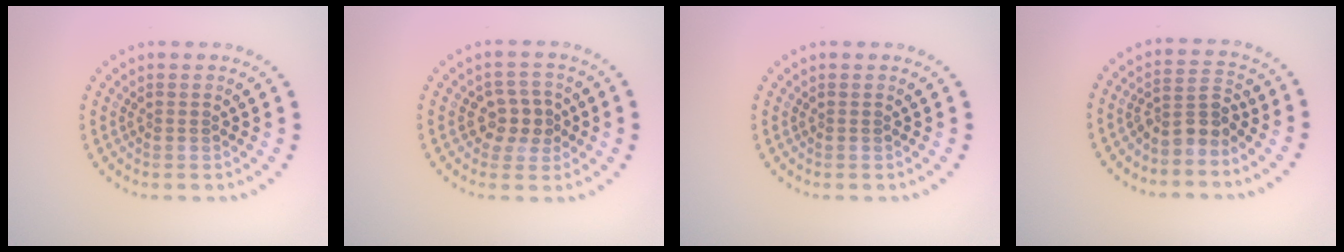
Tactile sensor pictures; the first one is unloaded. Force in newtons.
{"total": 2.8, "press": 2.7, "slide": 1.0}
{"total": 0.0}
{"total": 2.8, "press": 2.1, "slide": 1.8}